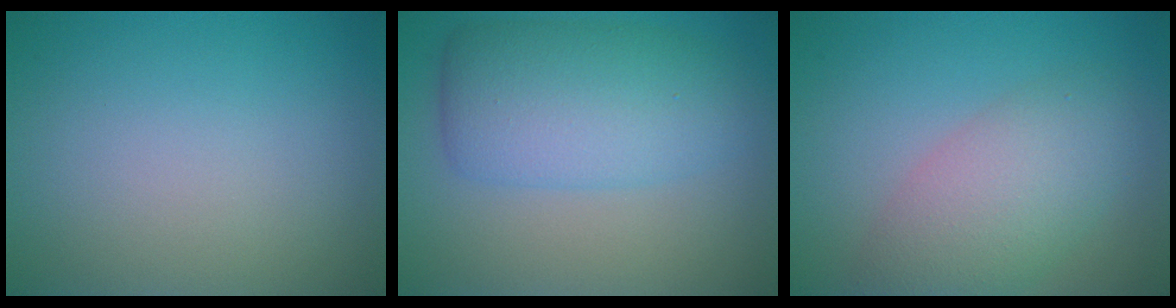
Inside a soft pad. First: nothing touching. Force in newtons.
{"total": 6.6, "press": 6.6, "slide": 0.2}
{"total": 5.3, "press": 5.3, "slide": 0.5}